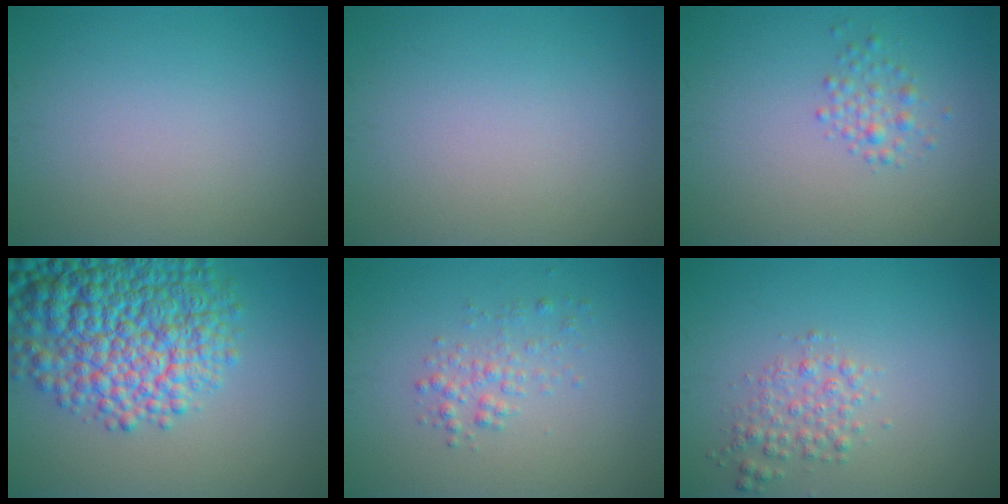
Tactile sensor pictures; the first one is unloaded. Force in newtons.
{"total": 0.0}
{"total": 1.7, "press": 1.7, "slide": 0.0}
{"total": 11.7, "press": 11.7, "slide": 0.5}
{"total": 1.8, "press": 1.8, "slide": 0.1}
{"total": 2.2, "press": 2.2, "slide": 0.0}